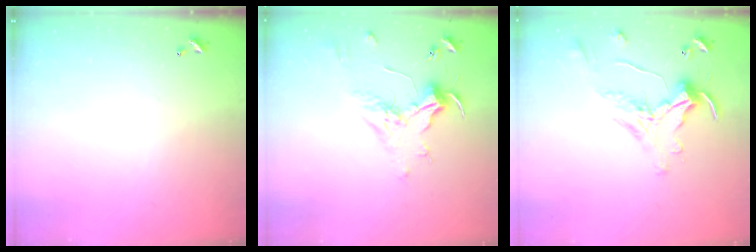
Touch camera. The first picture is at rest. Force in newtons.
{"total": 2.0, "press": 1.9, "slide": 0.7}
{"total": 0.7, "press": 0.5, "slide": 0.4}